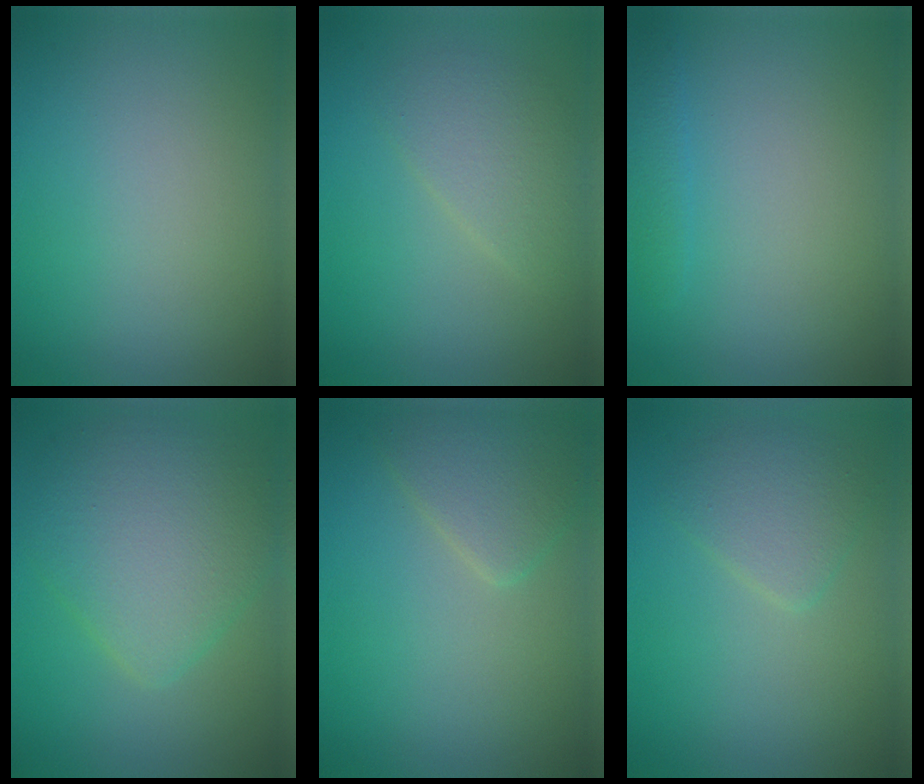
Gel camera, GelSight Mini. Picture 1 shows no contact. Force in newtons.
{"total": 2.6, "press": 2.5, "slide": 0.2}
{"total": 1.2, "press": 1.2, "slide": 0.1}
{"total": 6.6, "press": 6.6, "slide": 0.1}
{"total": 2.8, "press": 2.8, "slide": 0.1}
{"total": 2.6, "press": 2.6, "slide": 0.1}